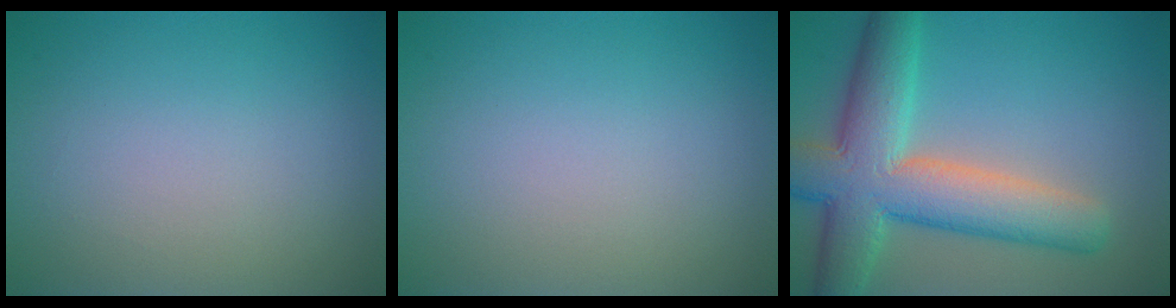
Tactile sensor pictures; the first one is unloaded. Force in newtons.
{"total": 0.0}
{"total": 9.9, "press": 9.9, "slide": 0.6}